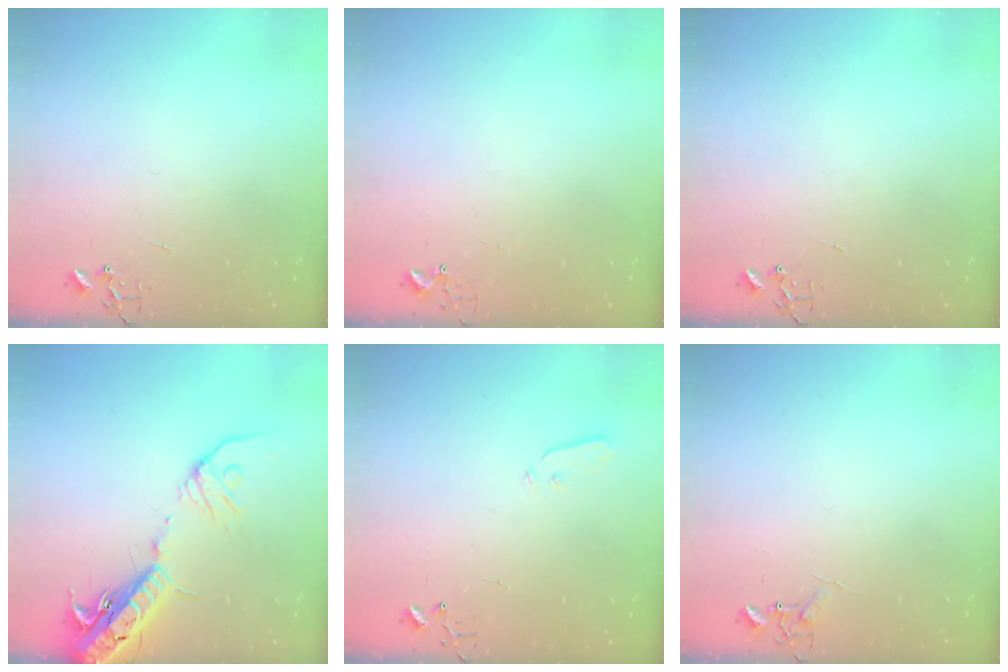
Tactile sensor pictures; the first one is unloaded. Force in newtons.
{"total": 2.7, "press": 2.7, "slide": 0.3}
{"total": 0.0}
{"total": 17.9, "press": 17.4, "slide": 4.3}
{"total": 3.7, "press": 3.7, "slide": 0.1}
{"total": 5.2, "press": 5.2, "slide": 0.6}